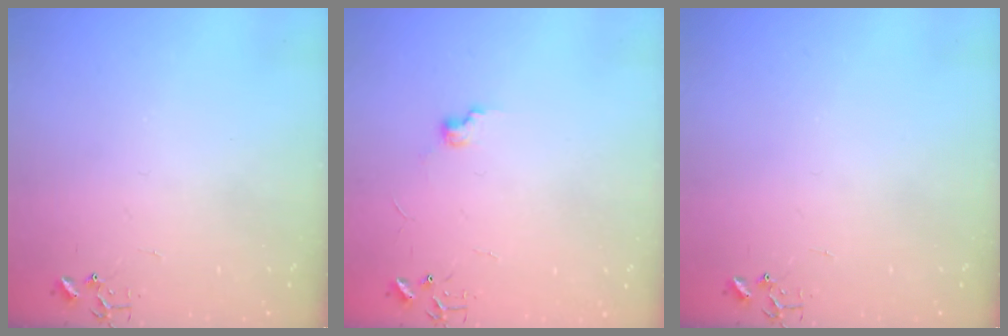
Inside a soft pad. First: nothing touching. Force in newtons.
{"total": 5.9, "press": 5.9, "slide": 0.7}
{"total": 0.0}